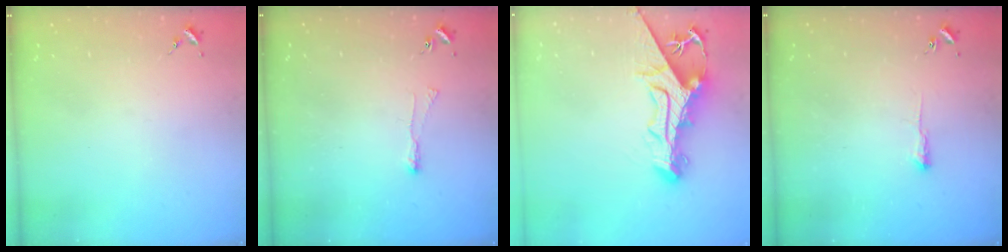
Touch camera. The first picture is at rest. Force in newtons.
{"total": 3.2, "press": 3.1, "slide": 0.6}
{"total": 13.8, "press": 13.7, "slide": 1.6}
{"total": 2.7, "press": 2.6, "slide": 0.4}